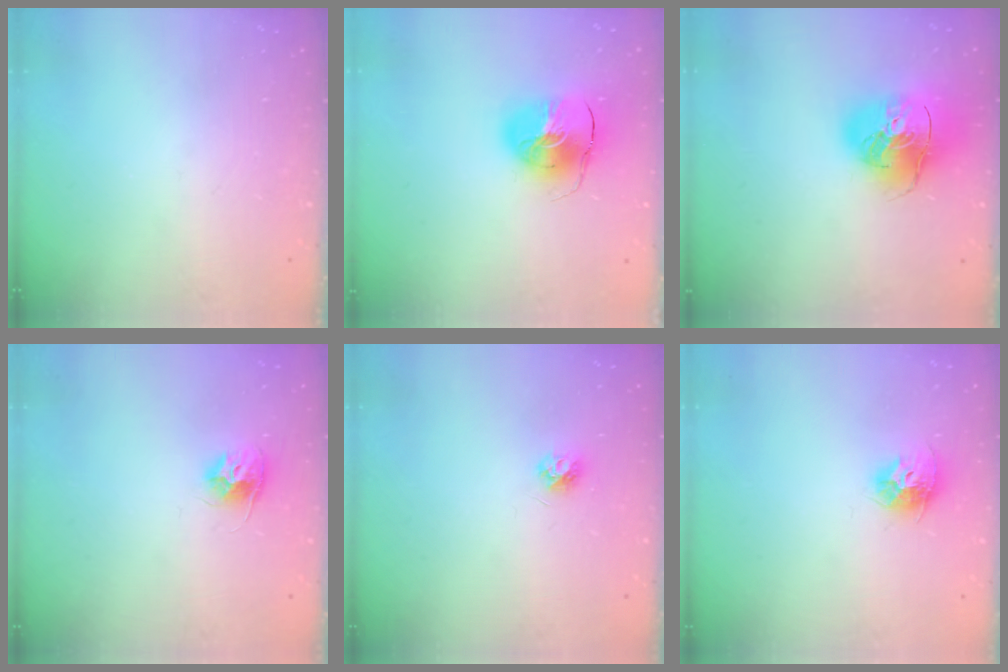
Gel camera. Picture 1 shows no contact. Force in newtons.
{"total": 11.2, "press": 11.0, "slide": 1.7}
{"total": 17.7, "press": 17.5, "slide": 2.5}
{"total": 9.1, "press": 9.1, "slide": 0.4}
{"total": 4.5, "press": 4.5, "slide": 0.6}
{"total": 9.9, "press": 9.8, "slide": 0.5}